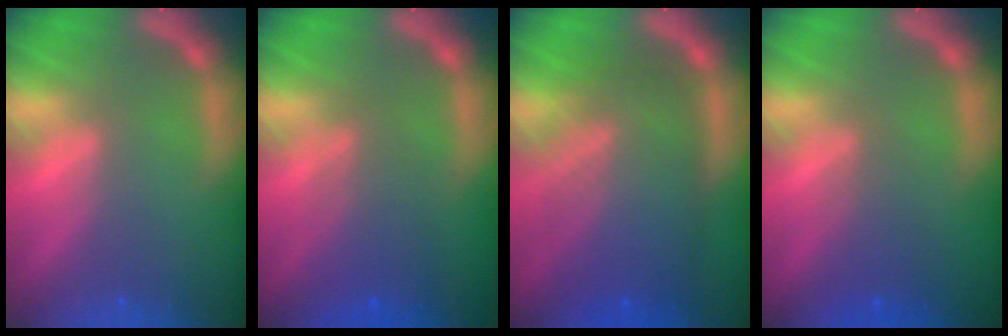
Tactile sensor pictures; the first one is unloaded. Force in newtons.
{"total": 4.1}
{"total": 9.6}
{"total": 2.5}